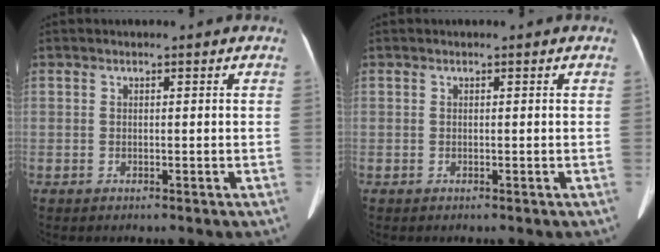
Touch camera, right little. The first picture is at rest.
{"total": 0.0}